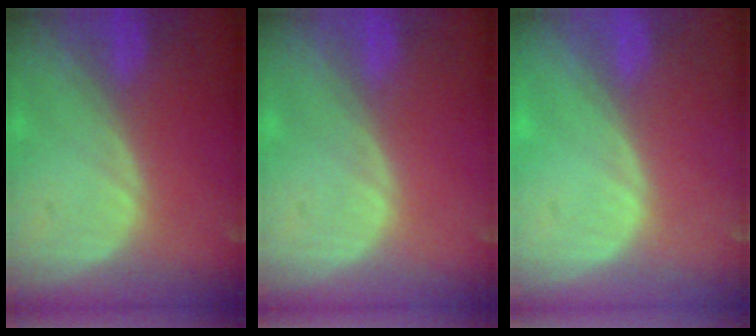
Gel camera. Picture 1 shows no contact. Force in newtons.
{"total": 0.0}
{"total": 0.6, "press": 0.0, "slide": 0.6}